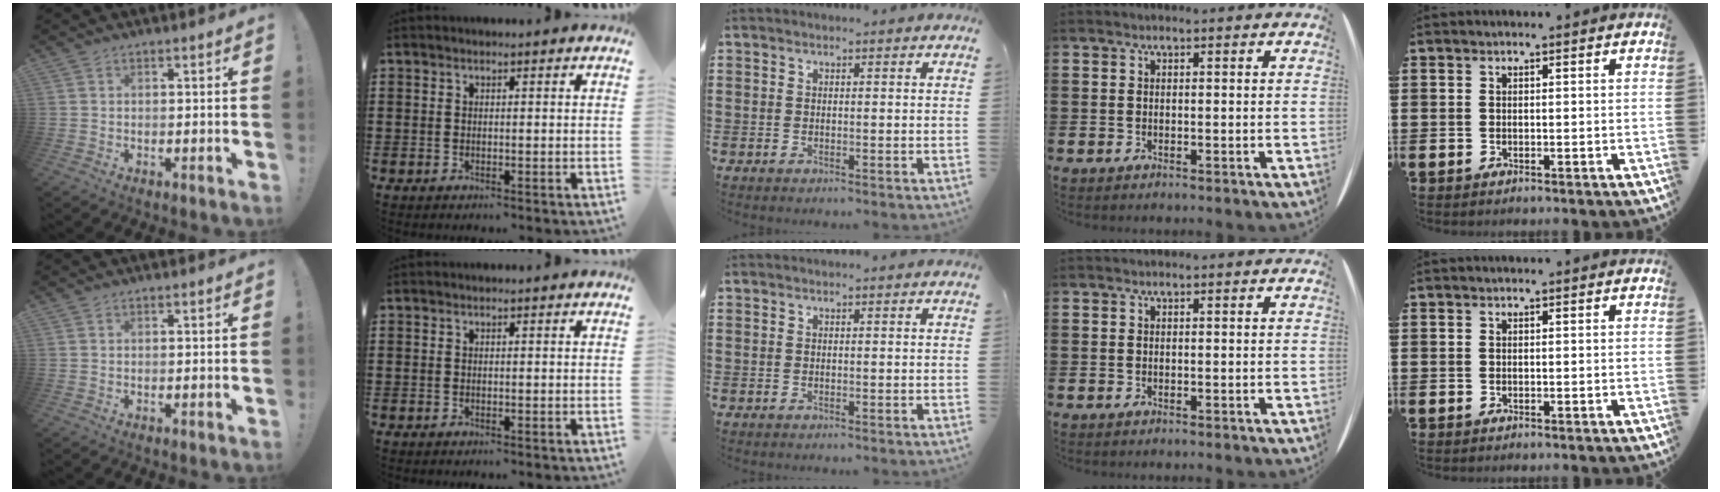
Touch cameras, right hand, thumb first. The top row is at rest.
{}